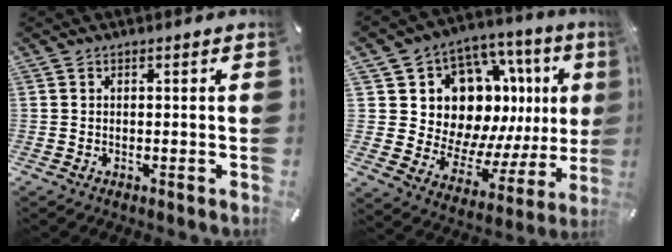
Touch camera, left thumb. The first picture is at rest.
{"total": 16.6, "force": [7.4, 12.7, 7.6], "torque": [-0.111, -0.079, 0.159]}